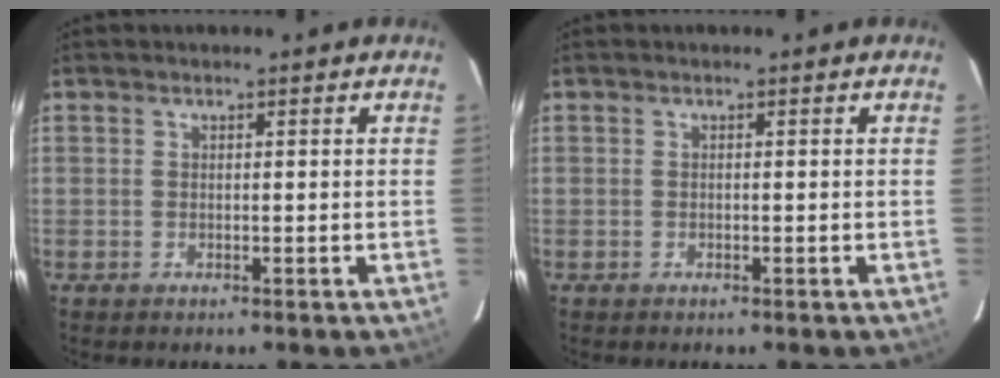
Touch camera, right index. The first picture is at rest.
{"total": 0.0}